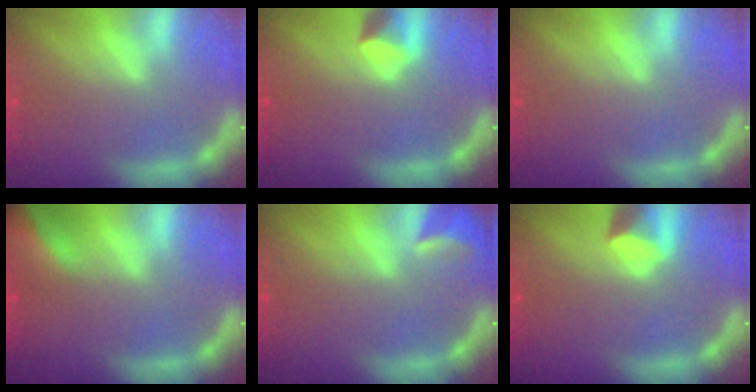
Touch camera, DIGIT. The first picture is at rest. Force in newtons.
{"total": 1.9}
{"total": 0.0}
{"total": 7.9}
{"total": 2.4}
{"total": 2.4}